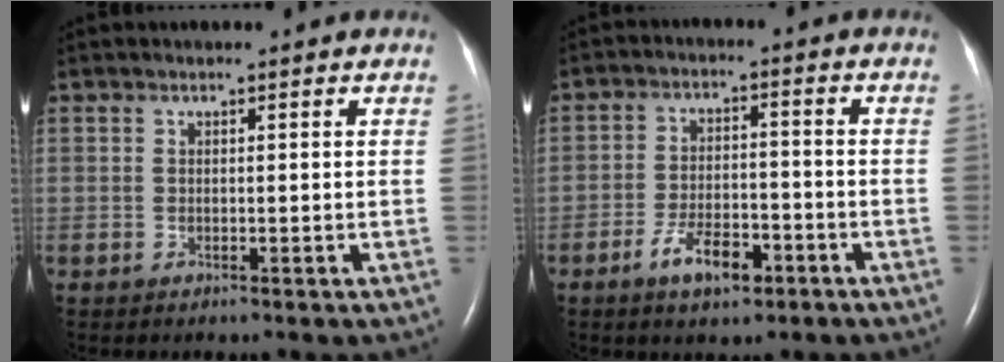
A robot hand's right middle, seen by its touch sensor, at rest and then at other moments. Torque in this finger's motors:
{"motor_torque": [0.80, -0.61, 0.14, 0.06]}